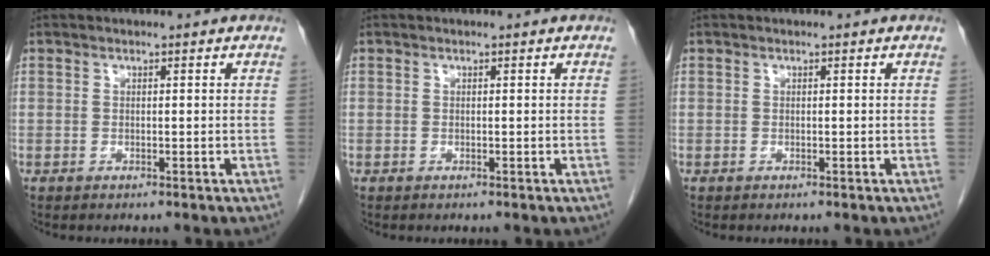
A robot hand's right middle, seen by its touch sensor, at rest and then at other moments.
{"total": 0.0}
{"total": 0.0}